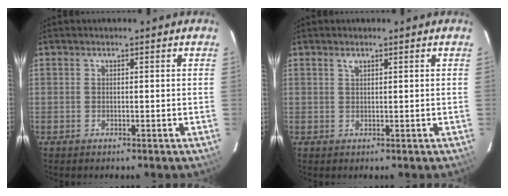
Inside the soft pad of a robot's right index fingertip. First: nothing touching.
{"total": 0.8, "force": [0.6, 0.3, 0.5], "torque": [-0.010, 0.003, 0.011]}